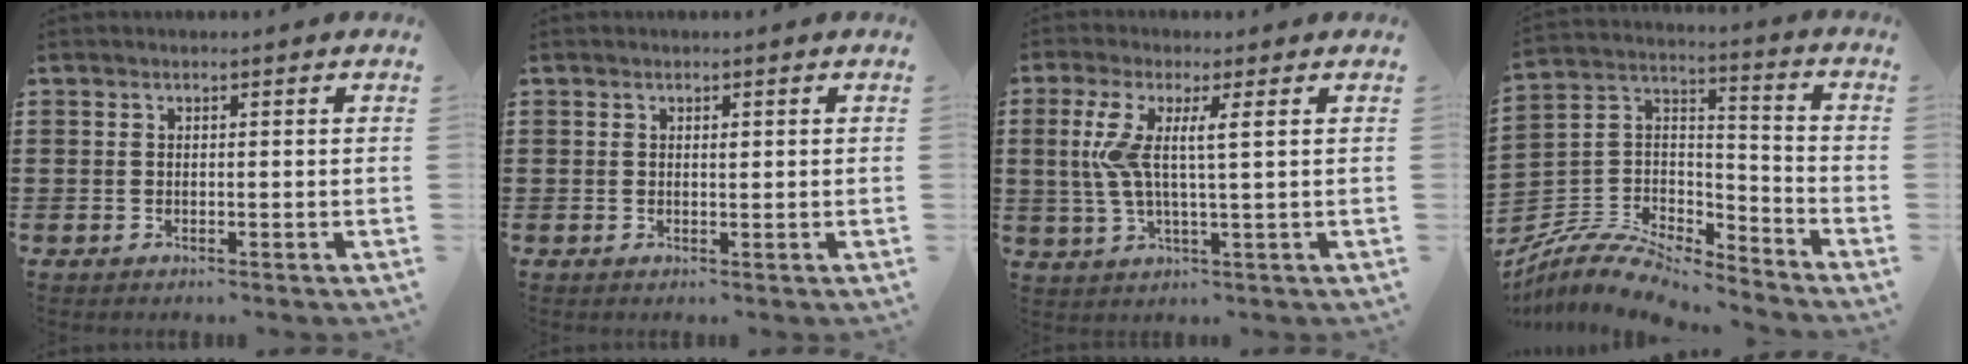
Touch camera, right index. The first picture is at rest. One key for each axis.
{"total": 0.7, "fx": 0.2, "fy": 0.3, "fz": 0.5, "tx": -0.003, "ty": -0.003, "tz": 0.001}
{"total": 6.2, "fx": 1.3, "fy": 0.4, "fz": 6.0, "tx": -0.135, "ty": -0.013, "tz": 0.015}
{"total": 8.0, "fx": -7.2, "fy": 2.4, "fz": 2.6, "tx": -0.067, "ty": 0.004, "tz": -0.146}